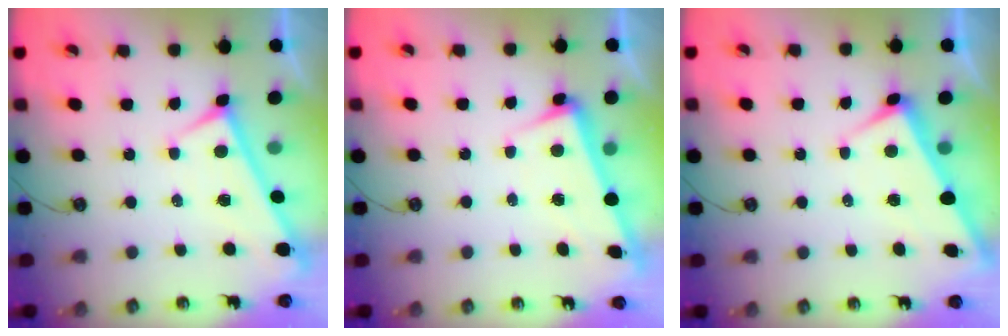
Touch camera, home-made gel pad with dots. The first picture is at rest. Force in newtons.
{"total": 3.2, "press": 3.0, "slide": 1.1}
{"total": 2.8, "press": 2.7, "slide": 0.6}